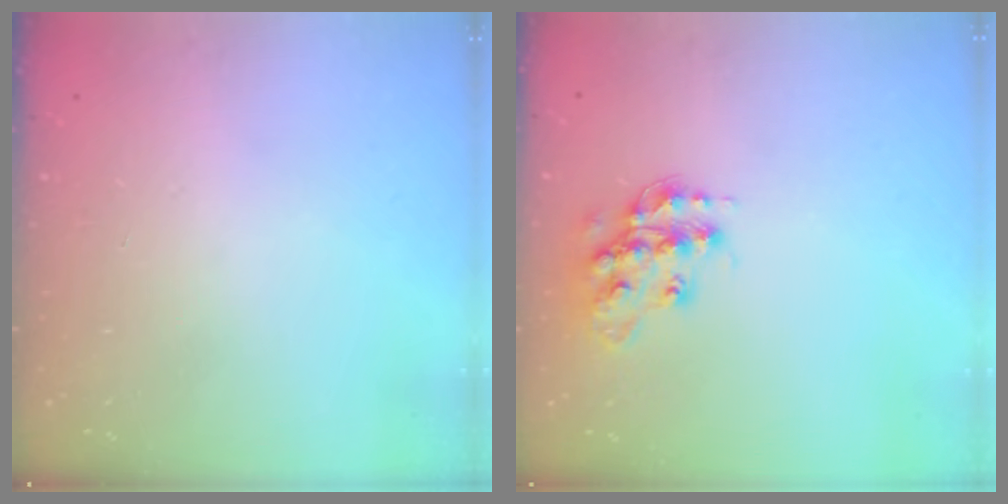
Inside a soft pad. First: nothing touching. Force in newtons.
{"total": 14.9, "press": 14.9, "slide": 0.9}